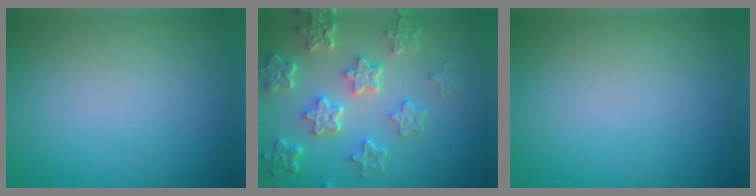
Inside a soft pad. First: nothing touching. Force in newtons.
{"total": 6.2, "press": 4.8, "slide": 4.0}
{"total": 0.0}